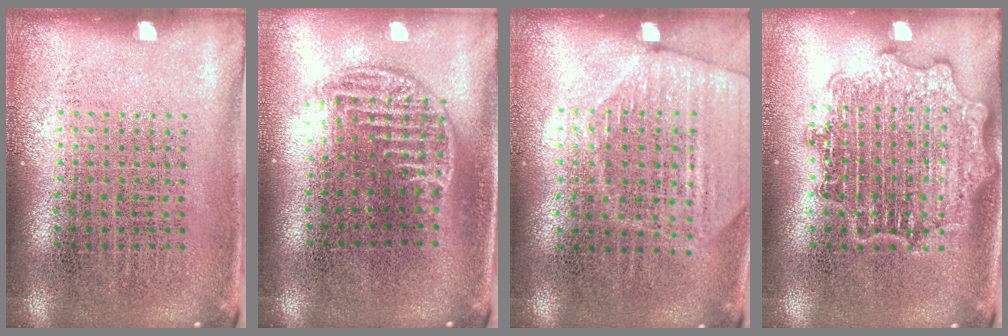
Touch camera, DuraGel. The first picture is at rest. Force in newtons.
{"total": 1.1, "press": 1.0, "slide": 0.5}
{"total": 1.8, "press": 1.6, "slide": 0.7}
{"total": 2.8, "press": 2.8, "slide": 0.4}